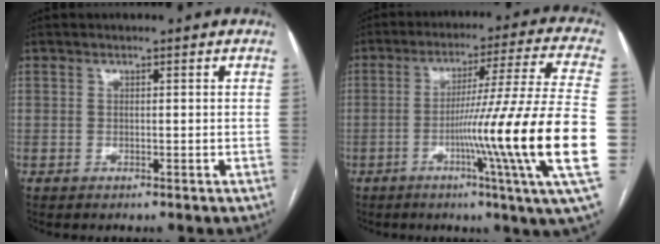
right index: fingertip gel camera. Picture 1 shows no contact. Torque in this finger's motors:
{"motor_torque": [2.14, 0.00, 0.72, 0.21]}